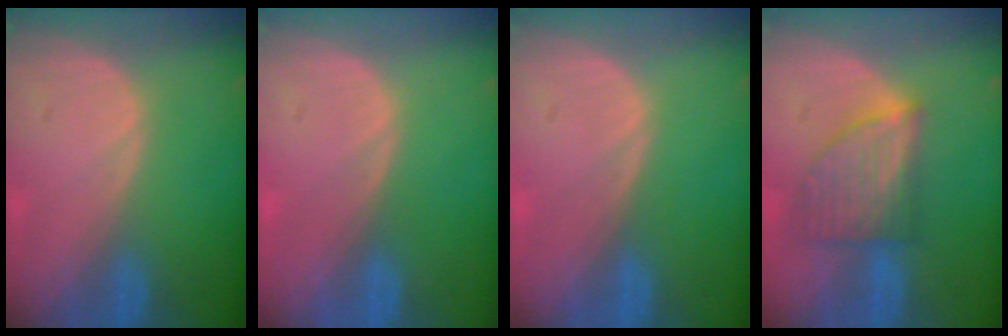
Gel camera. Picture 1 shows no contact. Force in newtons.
{"total": 0.0}
{"total": 0.0}
{"total": 7.0, "press": 6.6, "slide": 2.4}